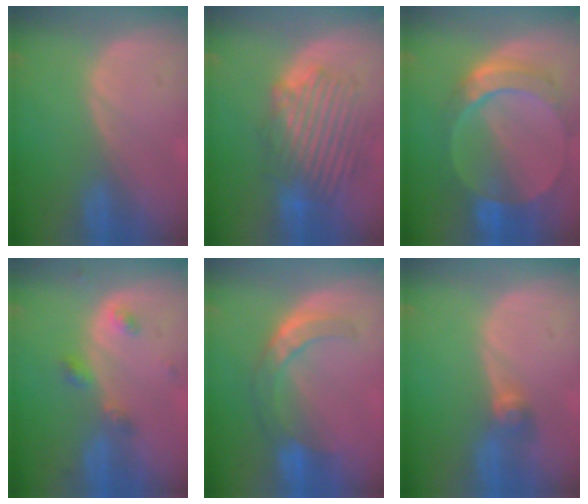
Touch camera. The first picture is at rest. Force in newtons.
{"total": 8.7, "press": 8.6, "slide": 1.3}
{"total": 9.8, "press": 8.4, "slide": 4.9}
{"total": 3.5, "press": 3.5, "slide": 0.5}
{"total": 7.6, "press": 6.5, "slide": 4.0}
{"total": 2.6, "press": 2.5, "slide": 0.6}